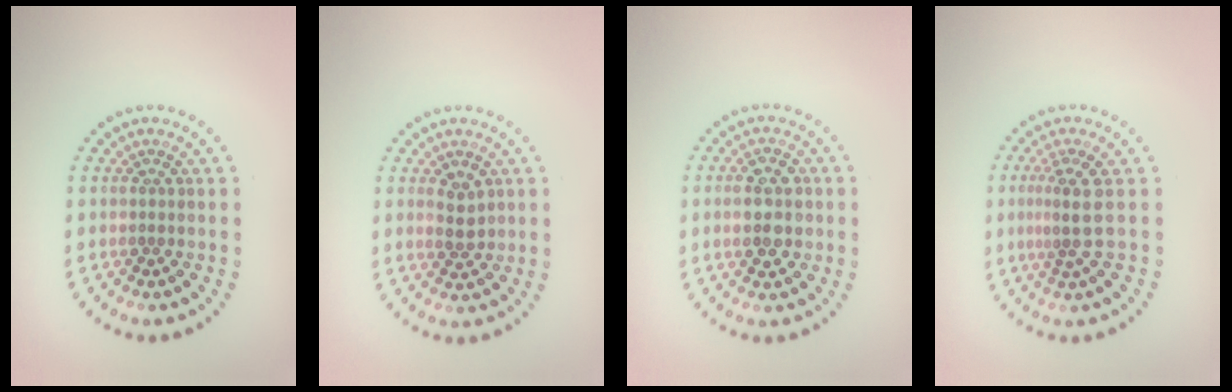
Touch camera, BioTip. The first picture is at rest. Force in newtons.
{"total": 2.1, "press": 2.1, "slide": 0.5}
{"total": 4.2, "press": 4.1, "slide": 0.4}
{"total": 2.4, "press": 1.8, "slide": 1.7}